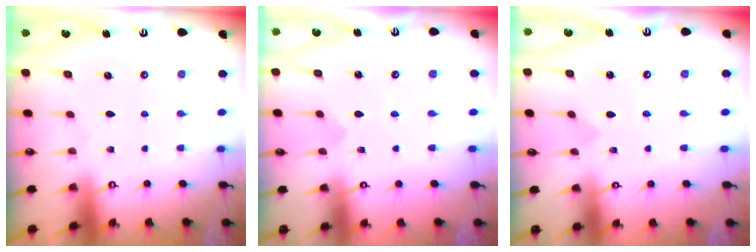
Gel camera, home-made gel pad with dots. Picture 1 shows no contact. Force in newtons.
{"total": 1.3, "press": 1.3, "slide": 0.1}
{"total": 0.0}